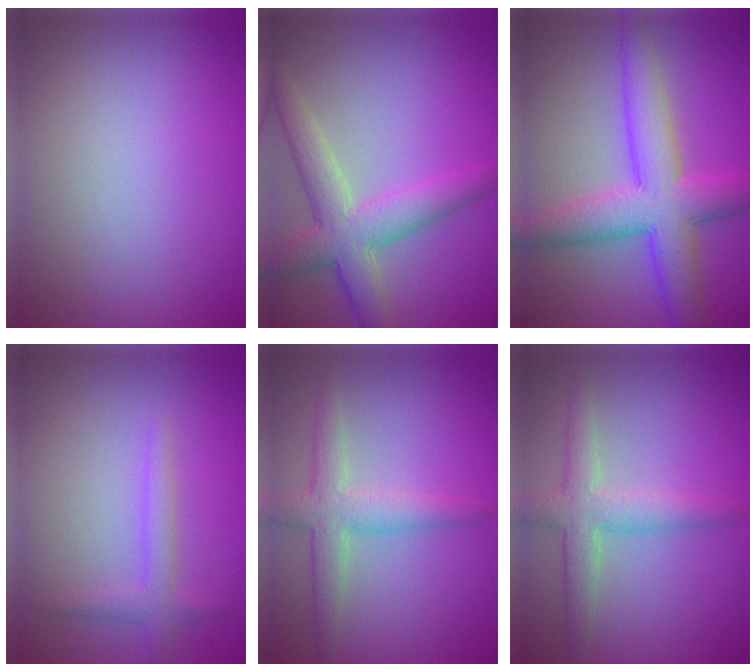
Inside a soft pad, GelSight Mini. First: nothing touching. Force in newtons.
{"total": 5.4, "press": 5.4, "slide": 0.1}
{"total": 7.5, "press": 7.5, "slide": 0.1}
{"total": 1.9, "press": 1.9, "slide": 0.1}
{"total": 3.8, "press": 3.8, "slide": 0.2}
{"total": 3.8, "press": 3.8, "slide": 0.2}